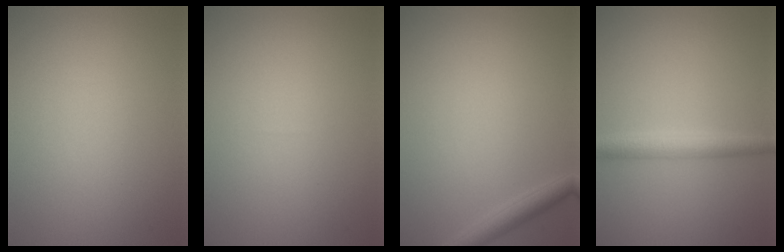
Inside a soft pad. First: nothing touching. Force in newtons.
{"total": 0.0}
{"total": 2.1, "press": 2.0, "slide": 0.2}
{"total": 2.7, "press": 2.7, "slide": 0.1}